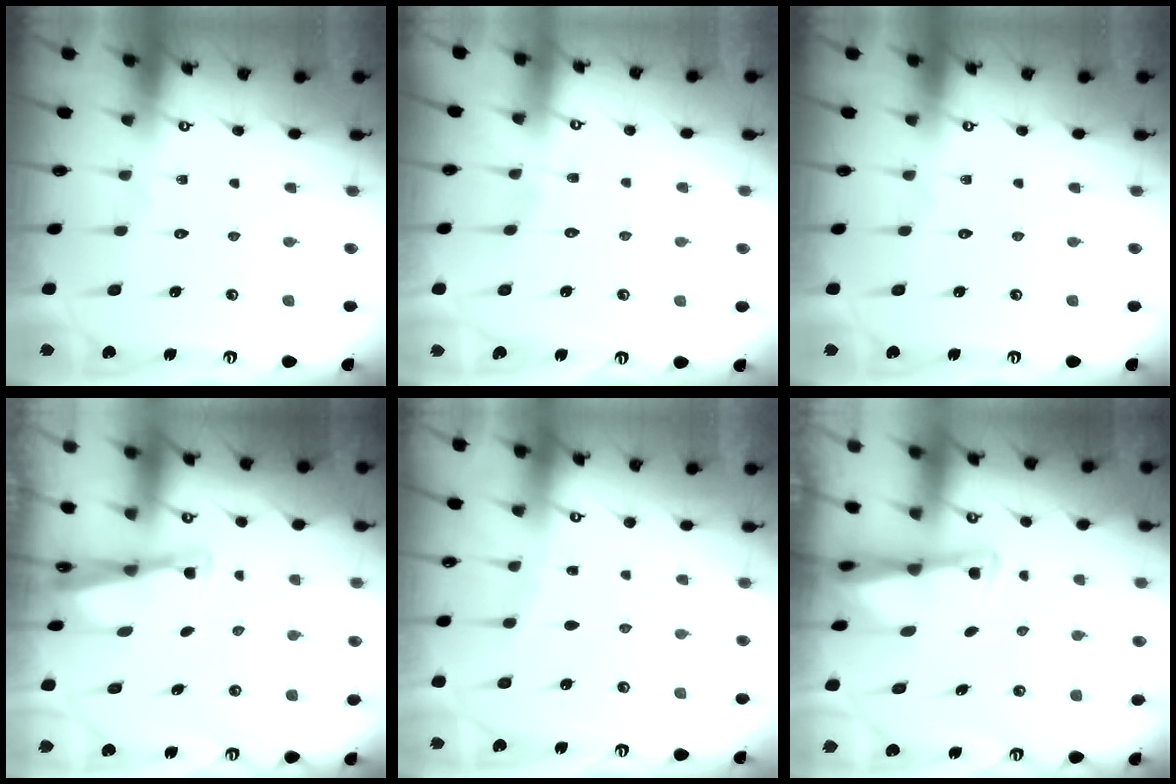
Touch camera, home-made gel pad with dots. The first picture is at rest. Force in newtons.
{"total": 2.8, "press": 2.8, "slide": 0.3}
{"total": 0.0}
{"total": 2.5, "press": 2.5, "slide": 0.2}
{"total": 2.7, "press": 2.7, "slide": 0.4}
{"total": 2.2, "press": 2.1, "slide": 0.4}